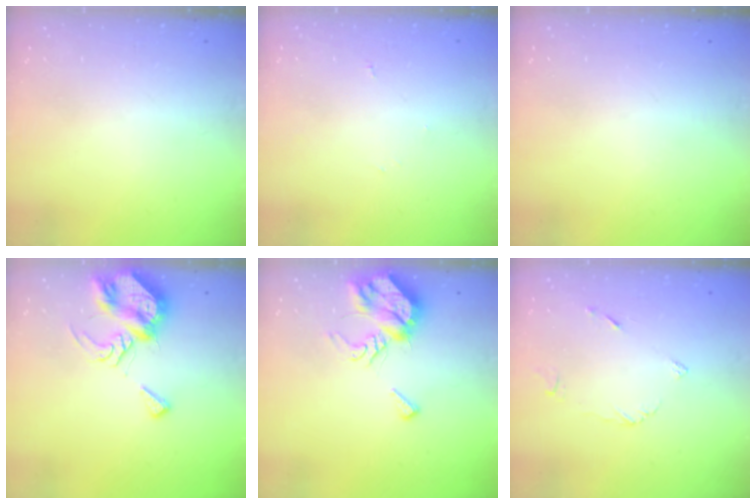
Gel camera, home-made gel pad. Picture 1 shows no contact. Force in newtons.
{"total": 2.4, "press": 2.4, "slide": 0.2}
{"total": 0.0}
{"total": 9.6, "press": 9.5, "slide": 1.3}
{"total": 9.3, "press": 9.3, "slide": 0.7}
{"total": 5.0, "press": 5.0, "slide": 0.3}